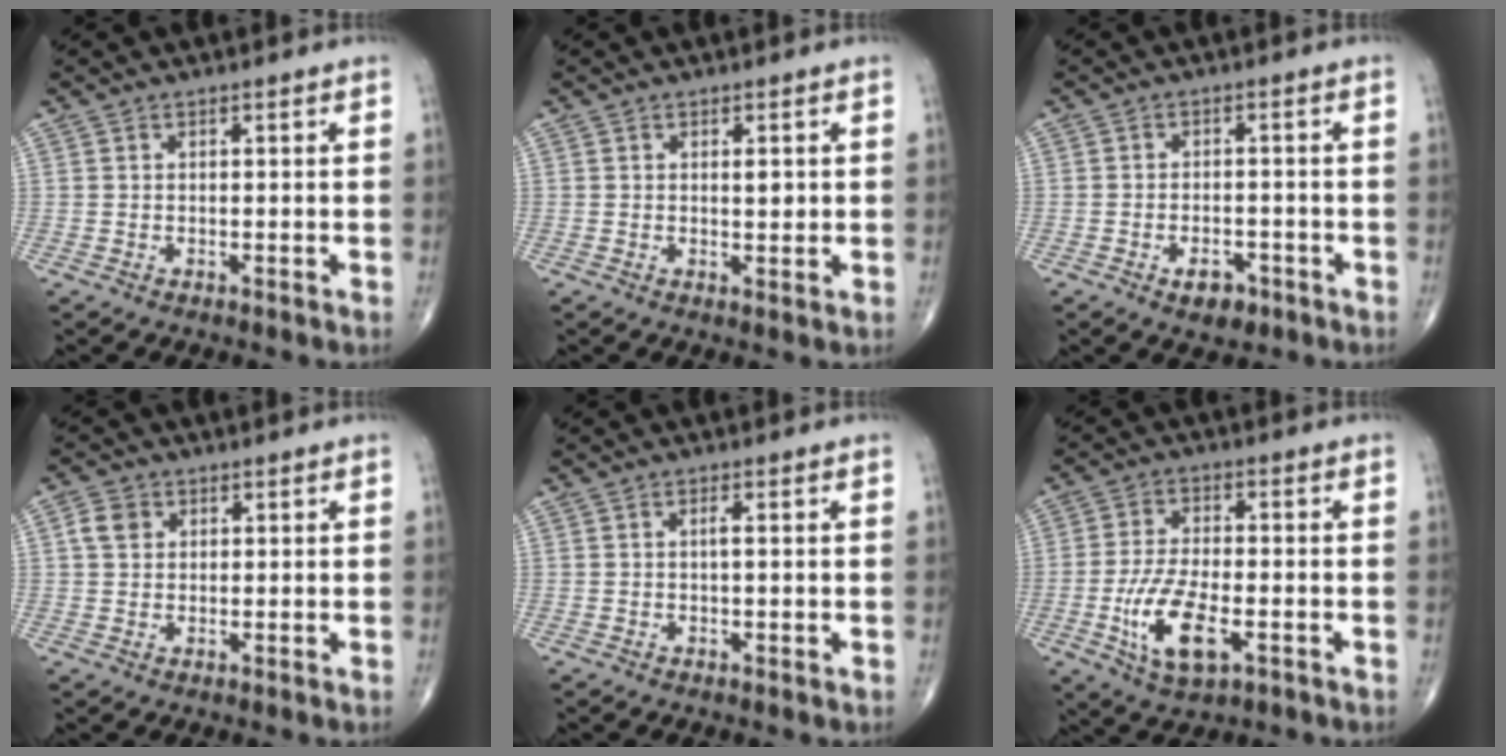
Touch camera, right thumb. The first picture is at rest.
{"total": 2.1, "force": [0.4, 0.8, 1.9], "torque": [-0.022, -0.004, 0.005]}
{"total": 4.5, "force": [-2.5, 2.5, 2.8], "torque": [-0.030, 0.012, -0.035]}
{"total": 3.4, "force": [1.0, 2.8, 1.7], "torque": [-0.025, 0.005, 0.016]}
{"total": 1.5, "force": [0.0, 0.1, 1.4], "torque": [-0.026, 0.000, -0.001]}
{"total": 11.0, "force": [-3.6, 4.7, 9.2], "torque": [-0.179, 0.004, -0.063]}